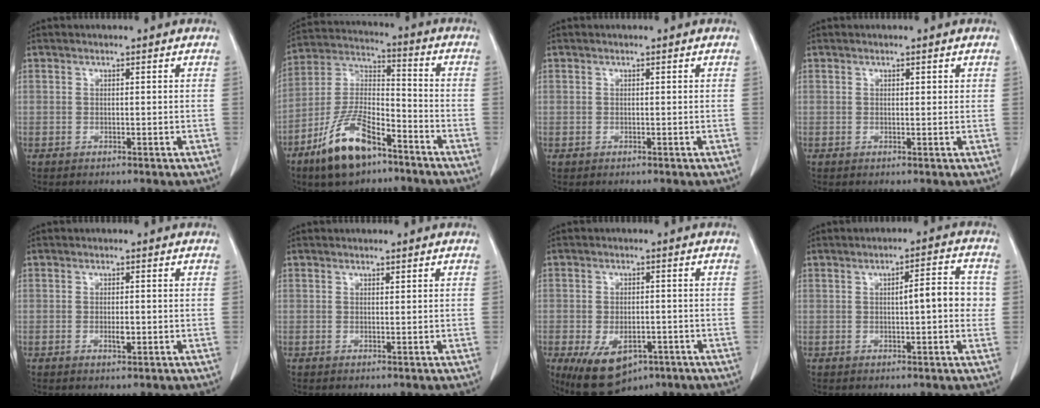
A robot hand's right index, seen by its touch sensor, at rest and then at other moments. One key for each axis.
{"total": 13.5, "fx": -8.5, "fy": 4.9, "fz": 9.3, "tx": -0.196, "ty": -0.003, "tz": -0.159}
{"total": 0.0}
{"total": 0.7, "fx": 0.4, "fy": 0.3, "fz": 0.5, "tx": -0.004, "ty": -0.002, "tz": 0.005}
{"total": 1.8, "fx": -0.4, "fy": 0.6, "fz": 1.6, "tx": -0.031, "ty": -0.002, "tz": -0.004}
{"total": 0.0}
{"total": 10.4, "fx": -5.4, "fy": 6.0, "fz": 6.6, "tx": -0.117, "ty": -0.008, "tz": -0.071}
{"total": 6.1, "fx": 0.3, "fy": 1.3, "fz": 5.9, "tx": -0.087, "ty": 0.018, "tz": 0.004}